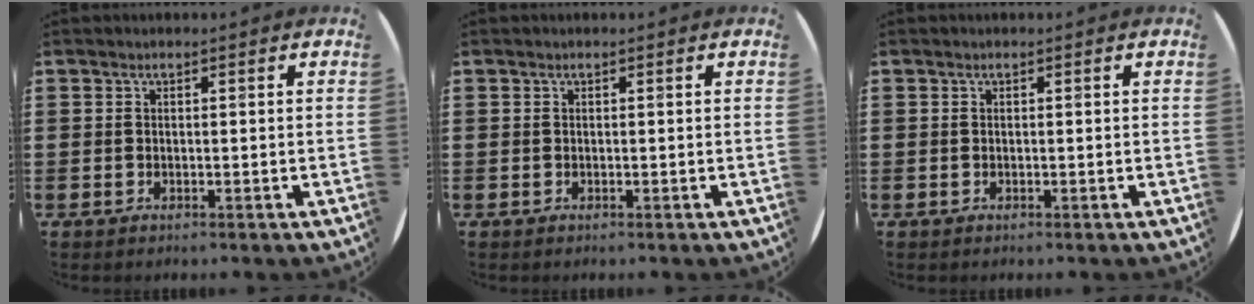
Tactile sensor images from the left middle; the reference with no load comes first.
{"total": 0.0}
{"total": 0.0}